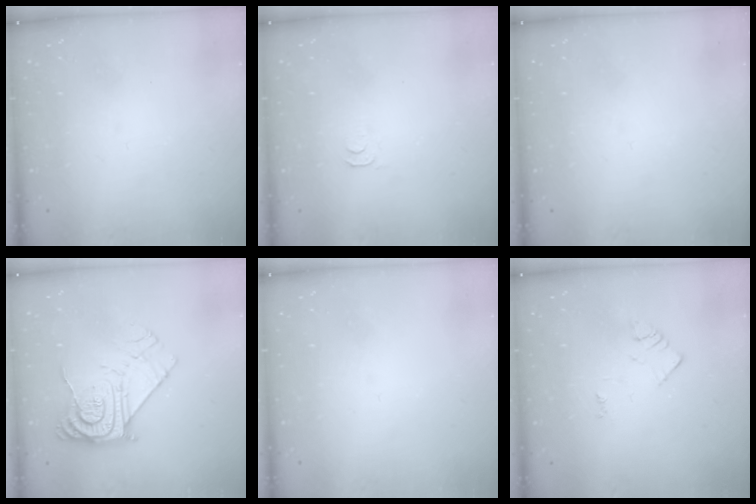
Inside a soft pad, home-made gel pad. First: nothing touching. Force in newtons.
{"total": 2.8, "press": 2.7, "slide": 0.5}
{"total": 0.0}
{"total": 15.1, "press": 15.0, "slide": 1.6}
{"total": 0.0}
{"total": 3.1, "press": 3.1, "slide": 0.4}